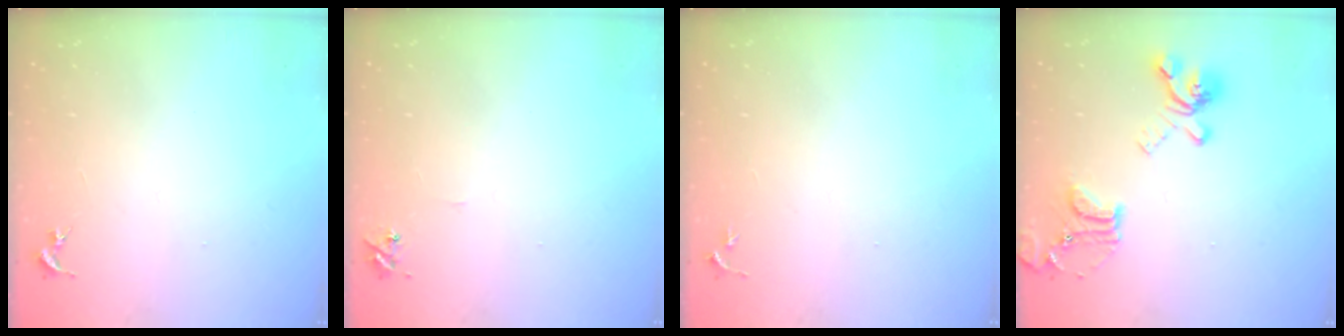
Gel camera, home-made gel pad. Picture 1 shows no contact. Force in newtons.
{"total": 4.9, "press": 4.9, "slide": 0.6}
{"total": 2.6, "press": 2.5, "slide": 0.3}
{"total": 18.2, "press": 18.1, "slide": 1.7}